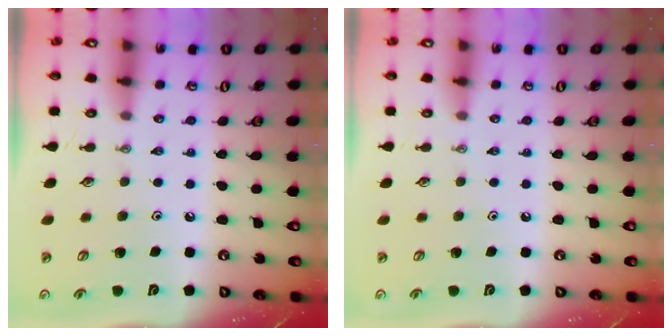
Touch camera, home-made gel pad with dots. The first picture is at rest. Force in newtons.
{"total": 0.0}